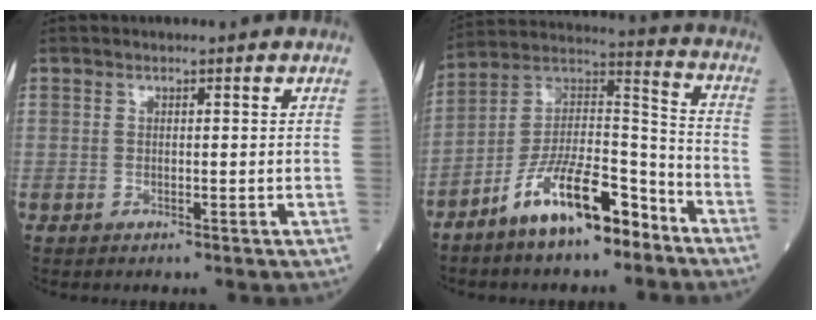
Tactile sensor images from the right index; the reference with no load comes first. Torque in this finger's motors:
{"motor_torque": [0.91, -0.36, 0.85, 0.20]}